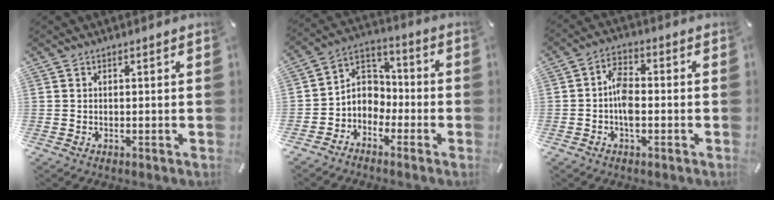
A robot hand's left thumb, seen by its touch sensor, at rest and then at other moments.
{"total": 6.9, "force": [-2.6, 6.2, 1.4], "torque": [-0.035, 0.023, -0.050]}
{"total": 6.0, "force": [-1.3, 3.3, 4.9], "torque": [-0.095, 0.010, -0.023]}